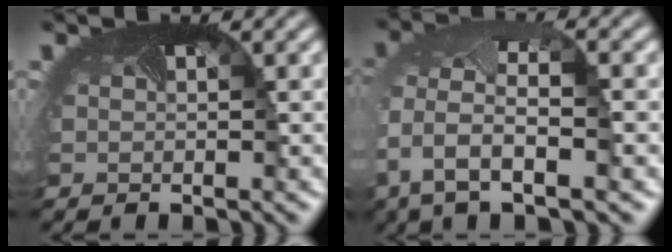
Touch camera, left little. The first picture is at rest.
{"total": 8.3, "force": [-1.4, 4.7, 6.7], "torque": [-0.179, -0.023, -0.019]}